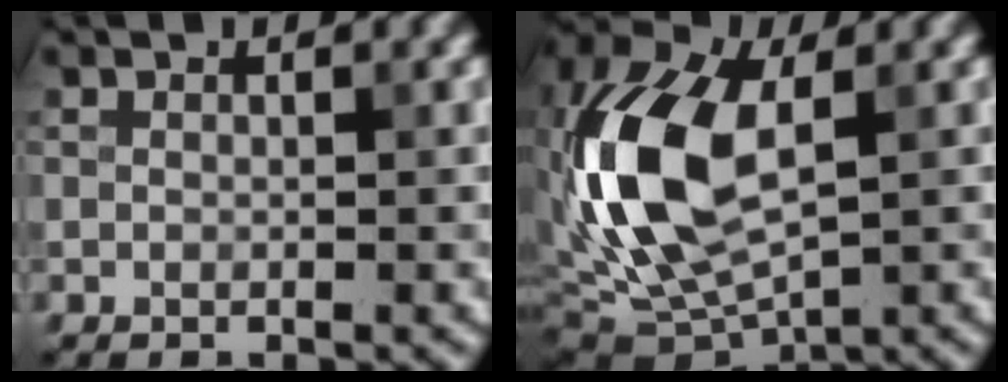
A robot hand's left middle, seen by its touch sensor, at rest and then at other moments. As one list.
[{"total": 12.0, "force": [0.8, 6.9, 9.8], "torque": [-0.226, 0.005, 0.010]}]